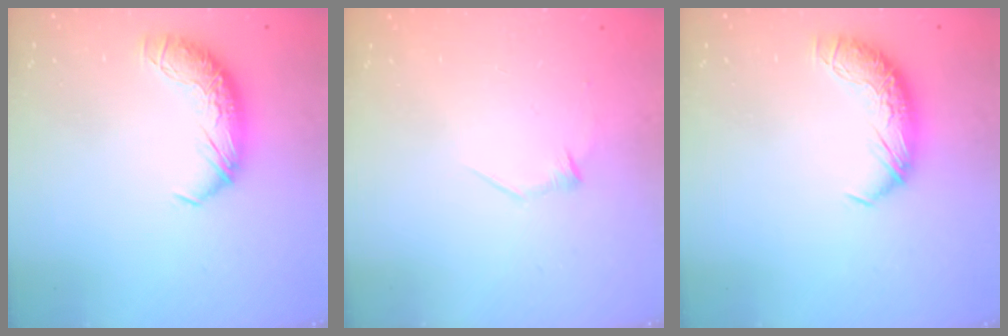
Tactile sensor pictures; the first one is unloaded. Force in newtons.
{"total": 7.4, "press": 7.4, "slide": 0.8}
{"total": 0.0}